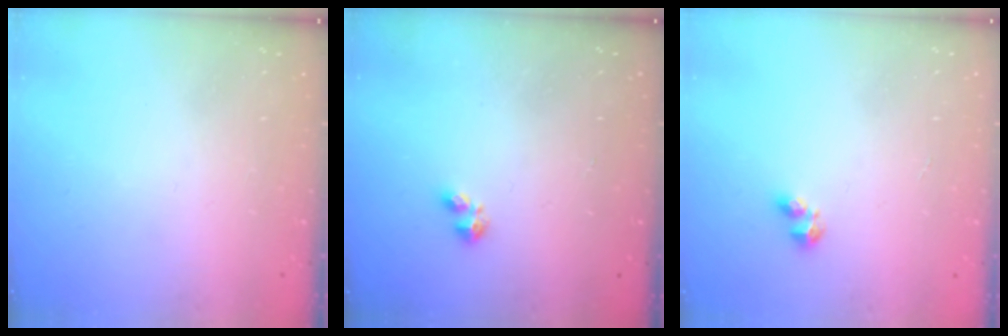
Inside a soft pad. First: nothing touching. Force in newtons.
{"total": 2.2, "press": 2.2, "slide": 0.4}
{"total": 2.1, "press": 2.0, "slide": 0.8}